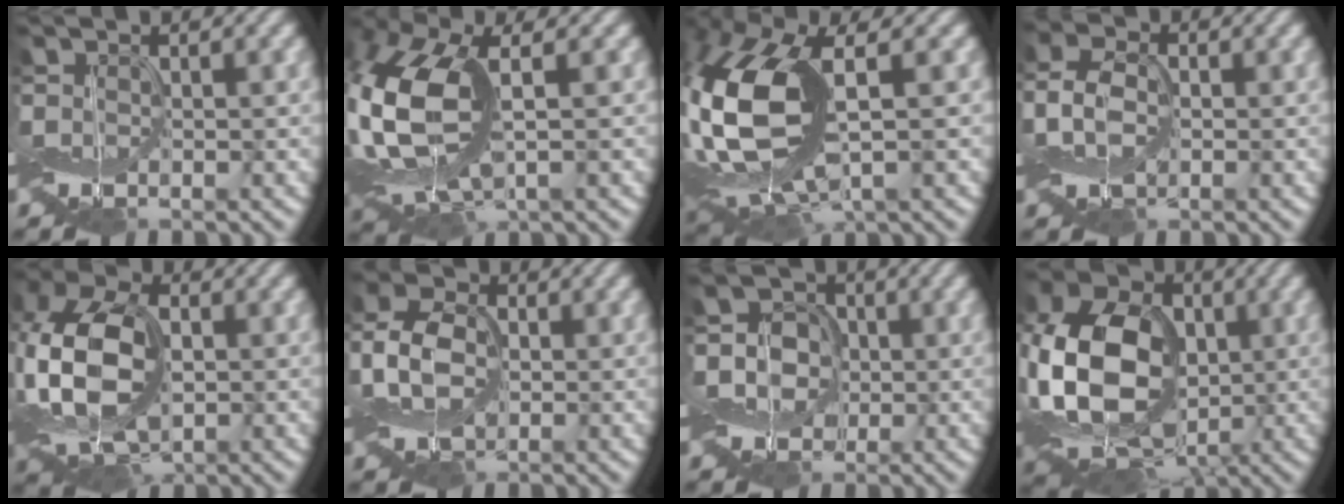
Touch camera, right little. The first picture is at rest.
{"total": 10.6, "force": [1.0, 5.7, 8.9], "torque": [-0.232, -0.003, 0.022]}
{"total": 11.8, "force": [0.8, 5.7, 10.3], "torque": [-0.247, 0.001, 0.020]}
{"total": 3.7, "force": [-0.6, 2.6, 2.6], "torque": [-0.070, 0.008, -0.015]}
{"total": 10.7, "force": [-0.7, 7.0, 8.0], "torque": [-0.186, 0.003, -0.023]}
{"total": 5.9, "force": [-0.9, 4.2, 4.1], "torque": [-0.110, 0.006, -0.022]}
{"total": 4.5, "force": [-0.6, 3.8, 2.2], "torque": [-0.036, 0.009, -0.034]}
{"total": 14.6, "force": [-0.9, 10.7, 9.9], "torque": [-0.208, -0.006, -0.014]}